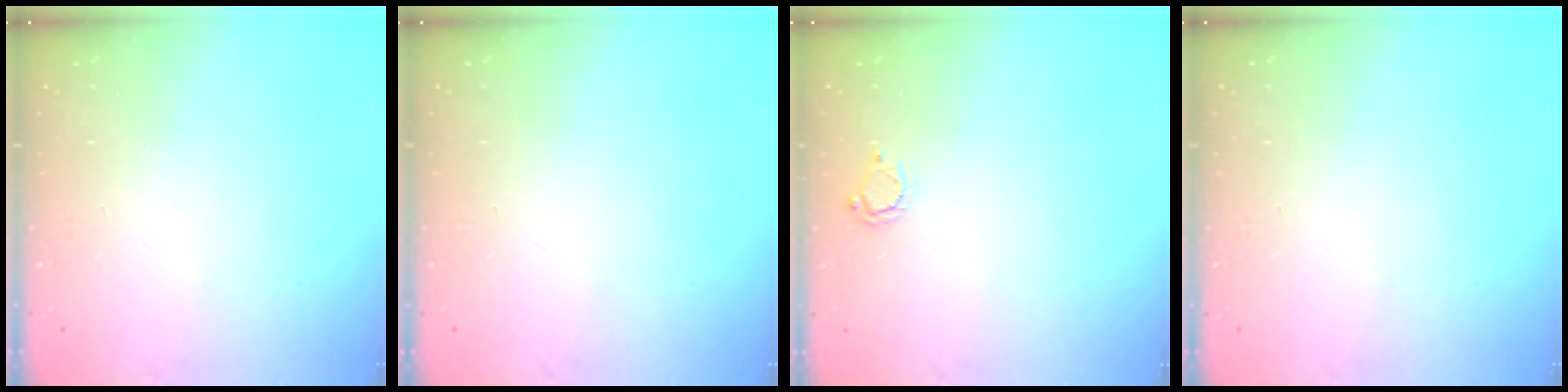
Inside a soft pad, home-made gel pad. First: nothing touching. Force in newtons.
{"total": 0.0}
{"total": 3.7, "press": 3.7, "slide": 0.3}
{"total": 0.0}